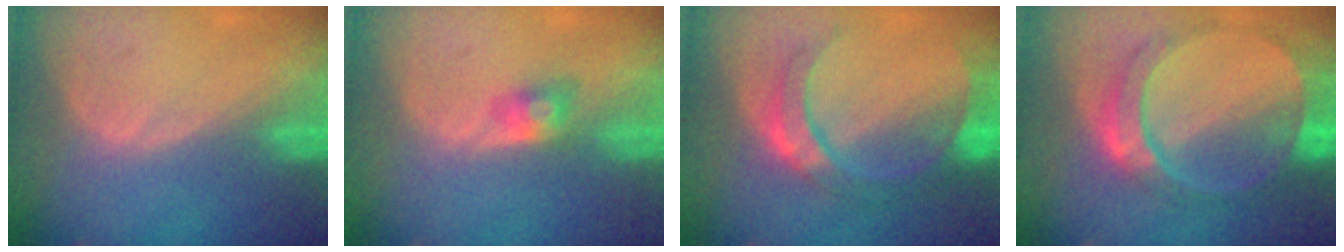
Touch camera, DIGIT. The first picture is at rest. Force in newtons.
{"total": 2.6, "press": 2.5, "slide": 0.7}
{"total": 7.8, "press": 7.8, "slide": 0.3}
{"total": 9.5, "press": 8.3, "slide": 4.6}